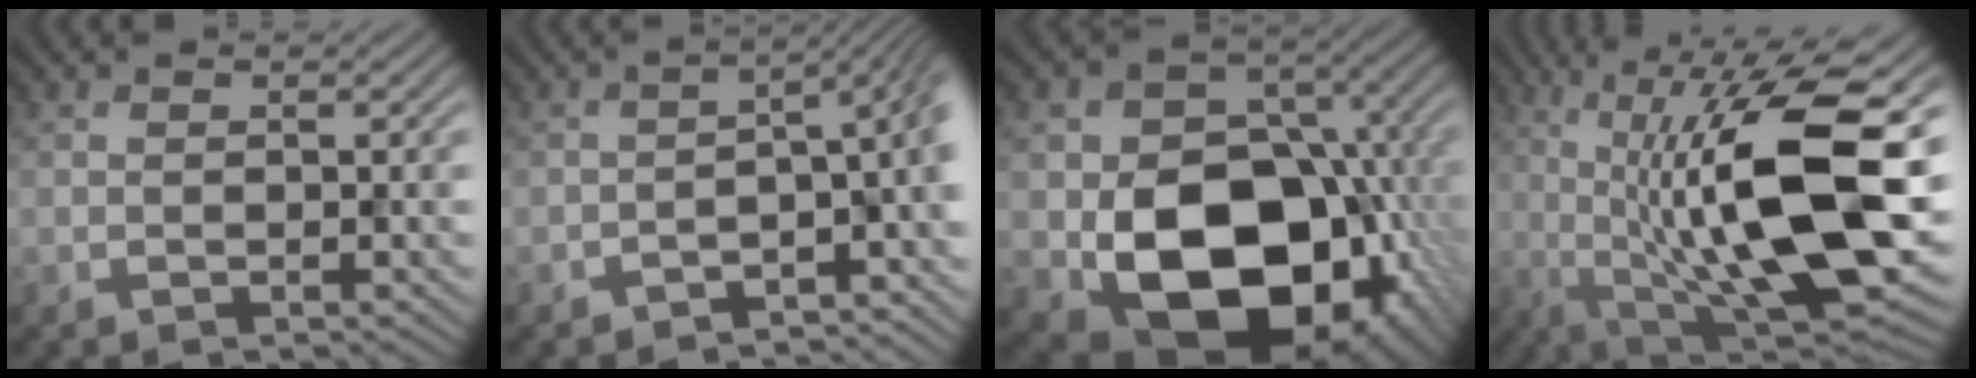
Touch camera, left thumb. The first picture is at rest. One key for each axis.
{"total": 6.4, "fx": -4.1, "fy": 1.6, "fz": 4.6, "tx": -0.050, "ty": 0.002, "tz": -0.065}
{"total": 17.3, "fx": -4.6, "fy": 12.7, "fz": 10.8, "tx": -0.161, "ty": -0.055, "tz": -0.061}
{"total": 17.9, "fx": 0.6, "fy": 5.5, "fz": 17.0, "tx": -0.289, "ty": 0.020, "tz": 0.008}